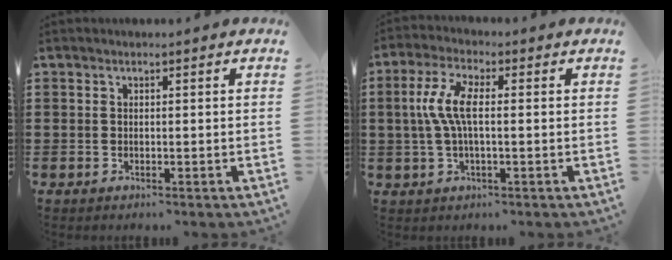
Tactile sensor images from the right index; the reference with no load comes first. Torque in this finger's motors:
{"motor_torque": [1.10, -0.46, 0.39, 0.21]}